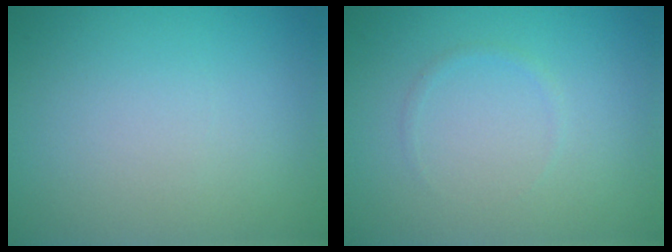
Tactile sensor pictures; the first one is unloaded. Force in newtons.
{"total": 0.5, "press": 0.5, "slide": 0.0}